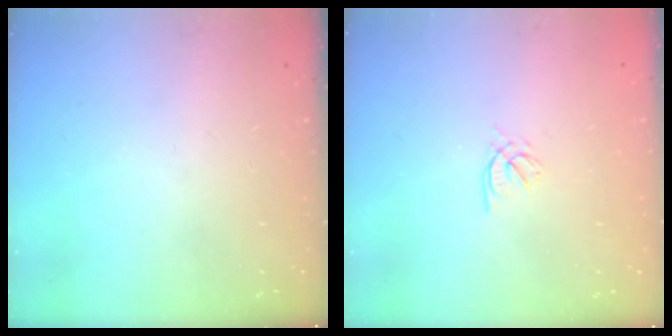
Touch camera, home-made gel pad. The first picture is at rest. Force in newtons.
{"total": 2.0, "press": 1.9, "slide": 0.5}